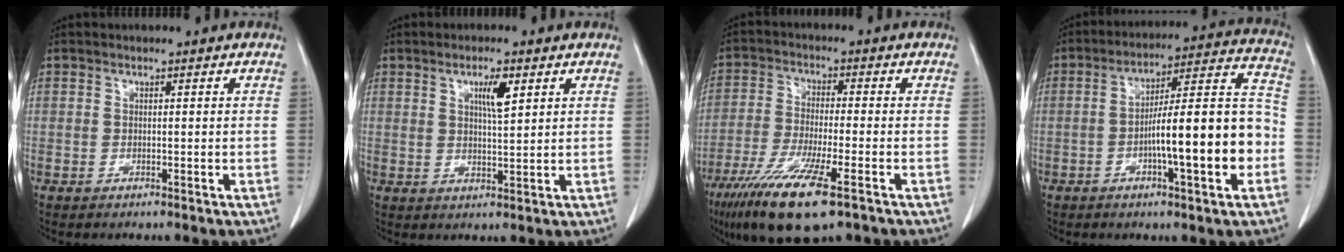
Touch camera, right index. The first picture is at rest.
{"total": 4.2, "force": [1.9, 0.6, 3.7], "torque": [-0.063, -0.001, 0.034]}
{"total": 13.0, "force": [-7.7, 1.5, 10.4], "torque": [-0.200, -0.036, -0.132]}
{"total": 15.8, "force": [-4.0, 1.5, 15.2], "torque": [-0.229, 0.019, -0.060]}